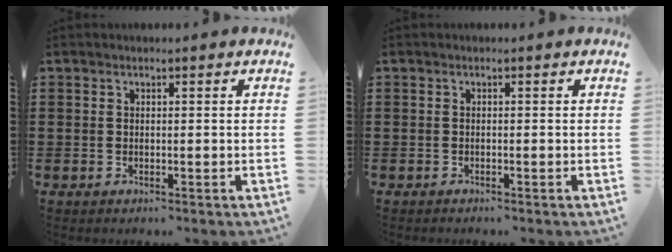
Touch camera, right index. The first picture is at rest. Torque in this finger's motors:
{"motor_torque": [-0.22, 0.20, 0.00, -0.01]}